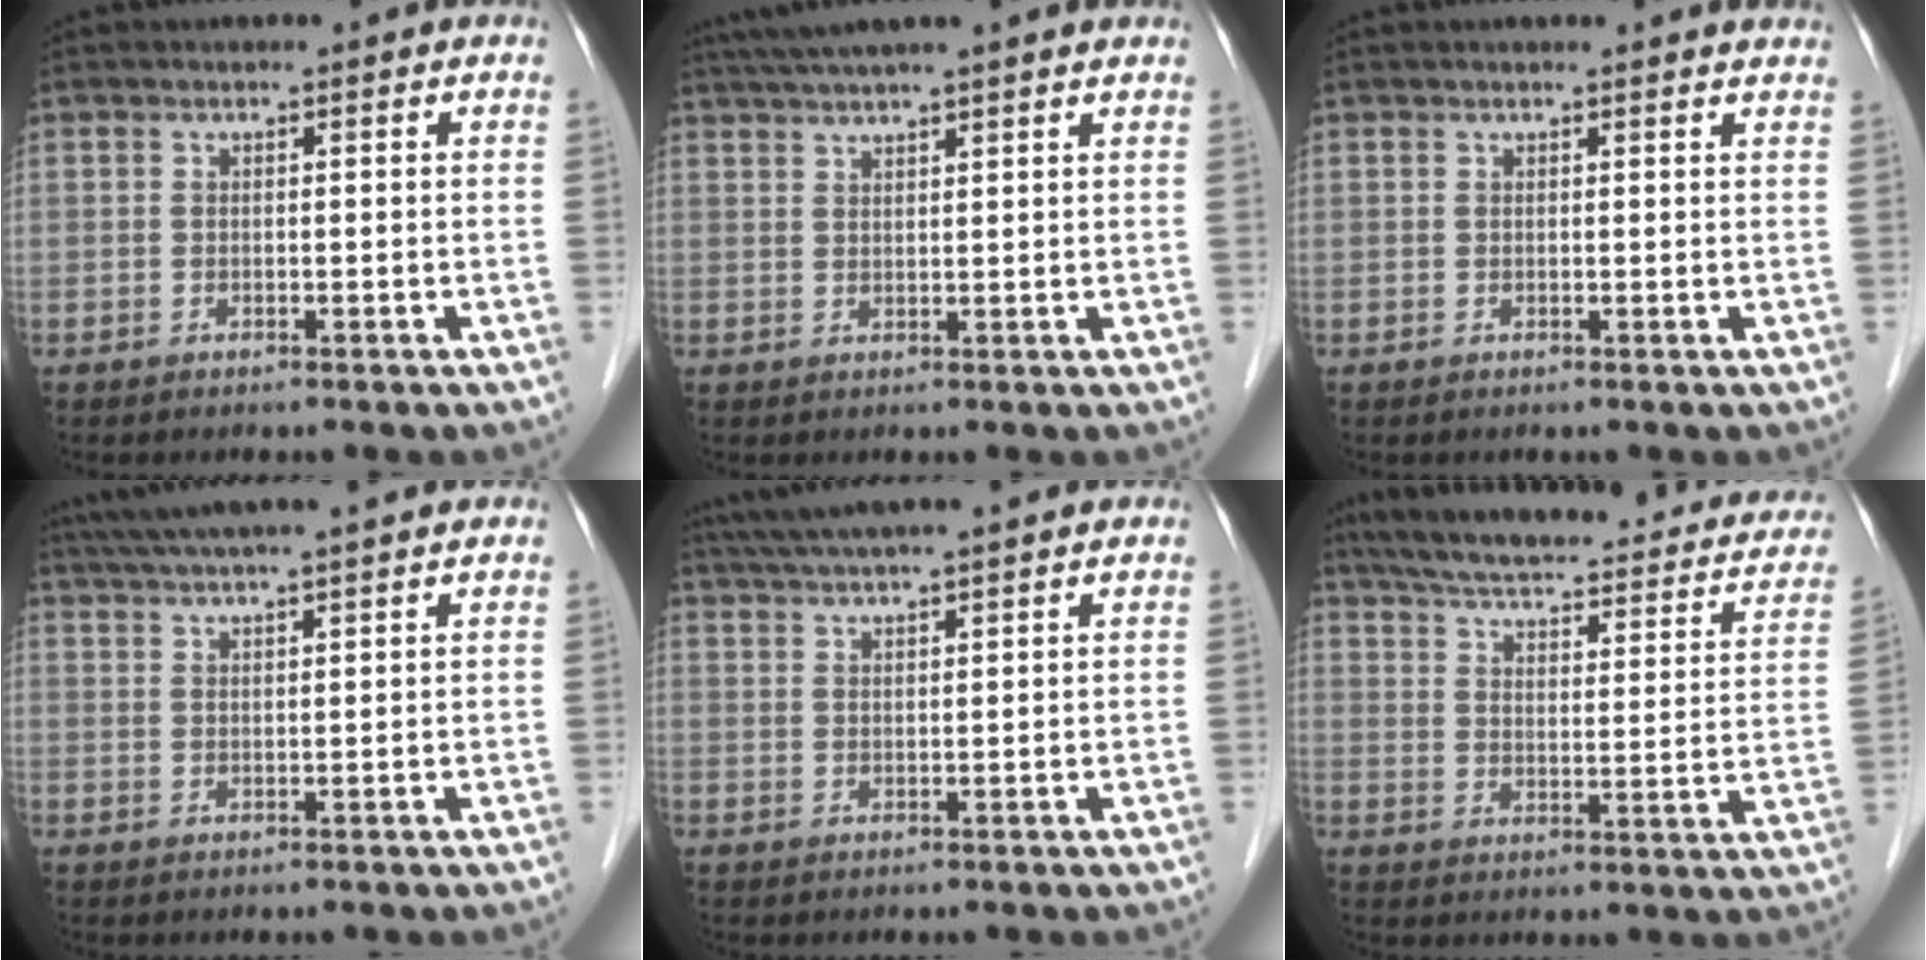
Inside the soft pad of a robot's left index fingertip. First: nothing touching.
{"total": 10.9, "force": [9.2, 0.3, 5.8], "torque": [-0.099, 0.042, 0.127]}
{"total": 4.5, "force": [4.4, 0.3, 1.1], "torque": [-0.012, 0.006, 0.033]}
{"total": 13.8, "force": [12.0, 0.6, 6.8], "torque": [-0.123, 0.038, 0.175]}
{"total": 13.4, "force": [11.7, 0.7, 6.5], "torque": [-0.117, 0.040, 0.171]}
{"total": 26.3, "force": [21.4, 6.8, 13.7], "torque": [-0.200, 0.008, 0.261]}